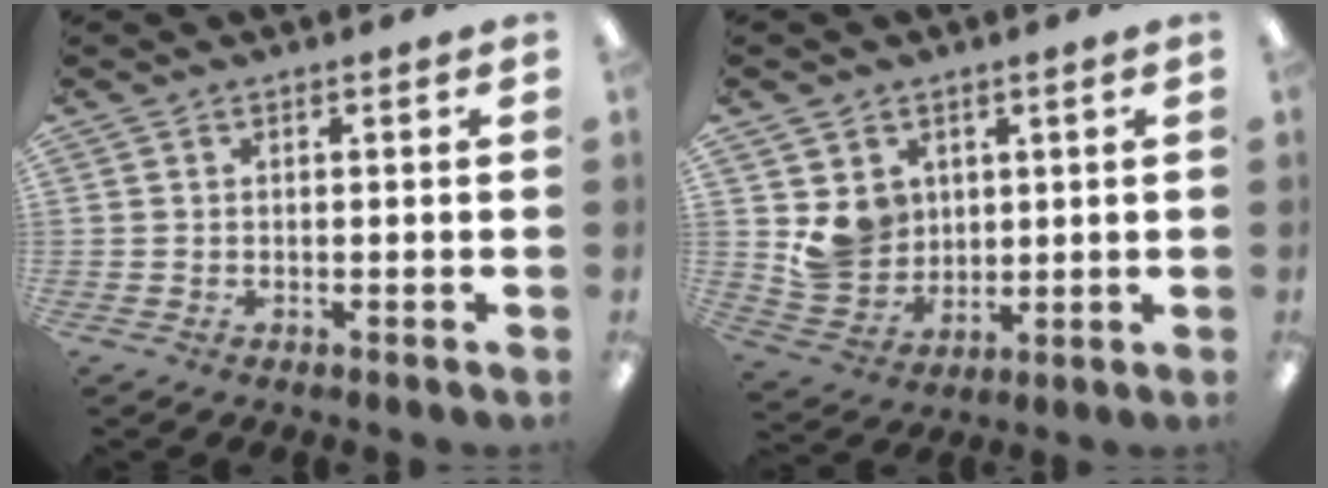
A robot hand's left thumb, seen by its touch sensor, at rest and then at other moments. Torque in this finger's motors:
{"motor_torque": [0.04, 0.13, 0.46, -0.63, 0.03]}